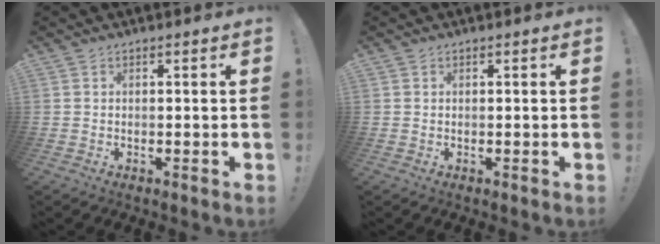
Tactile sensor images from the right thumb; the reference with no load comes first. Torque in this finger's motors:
{"motor_torque": [0.03, 0.18, 0.14, -0.09, 0.02]}